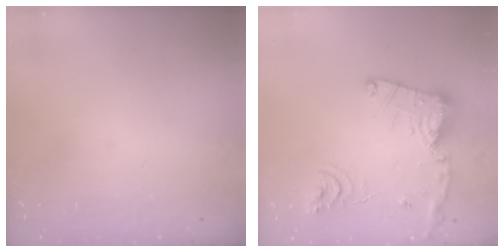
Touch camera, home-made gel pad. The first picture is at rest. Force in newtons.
{"total": 16.3, "press": 16.2, "slide": 1.5}